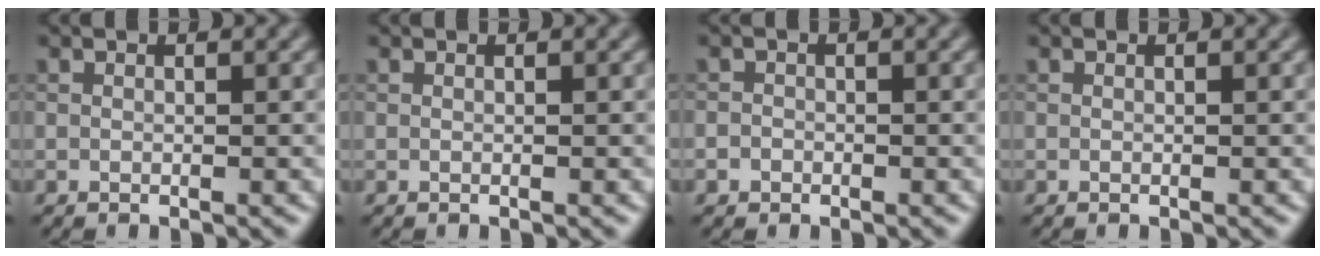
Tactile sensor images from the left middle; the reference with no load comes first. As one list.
[{"total": 0.0}, {"total": 0.9, "force": [-0.5, 0.8, 0.2], "torque": [0.001, -0.001, -0.009]}, {"total": 0.0}]